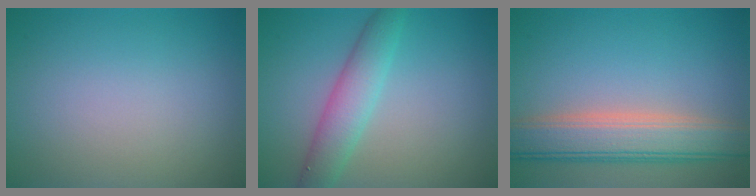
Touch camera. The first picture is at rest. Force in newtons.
{"total": 3.8, "press": 3.8, "slide": 0.3}
{"total": 6.3, "press": 6.3, "slide": 0.4}